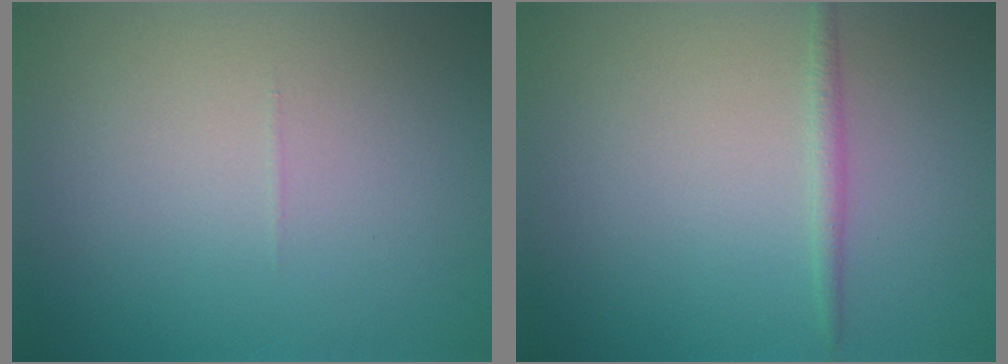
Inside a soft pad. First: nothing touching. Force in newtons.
{"total": 1.1, "press": 1.1, "slide": 0.1}